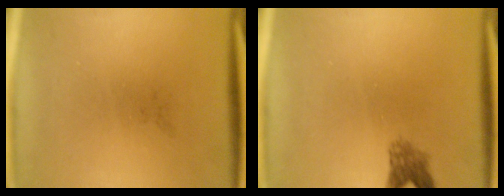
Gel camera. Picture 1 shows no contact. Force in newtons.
{"total": 2.4}